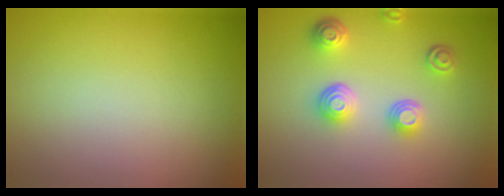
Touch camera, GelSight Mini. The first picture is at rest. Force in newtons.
{"total": 3.9, "press": 3.2, "slide": 2.2}